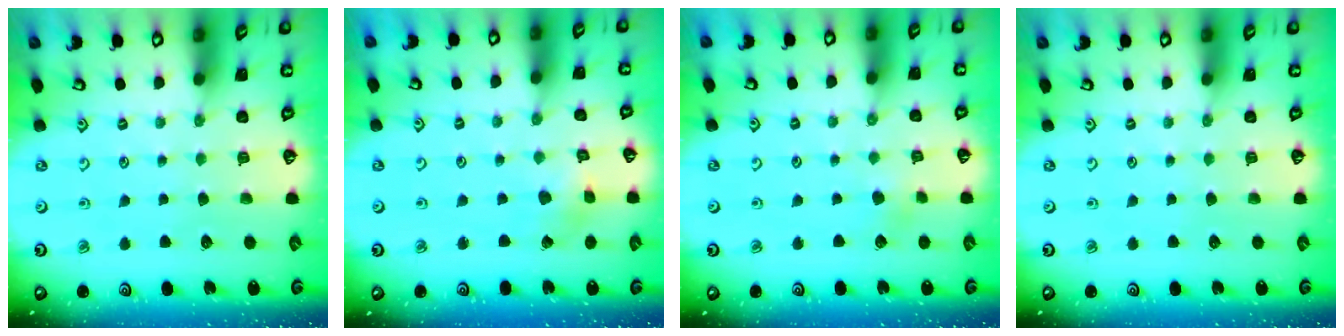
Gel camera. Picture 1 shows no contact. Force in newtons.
{"total": 2.3, "press": 2.3, "slide": 0.1}
{"total": 2.9, "press": 2.8, "slide": 0.9}
{"total": 0.0}